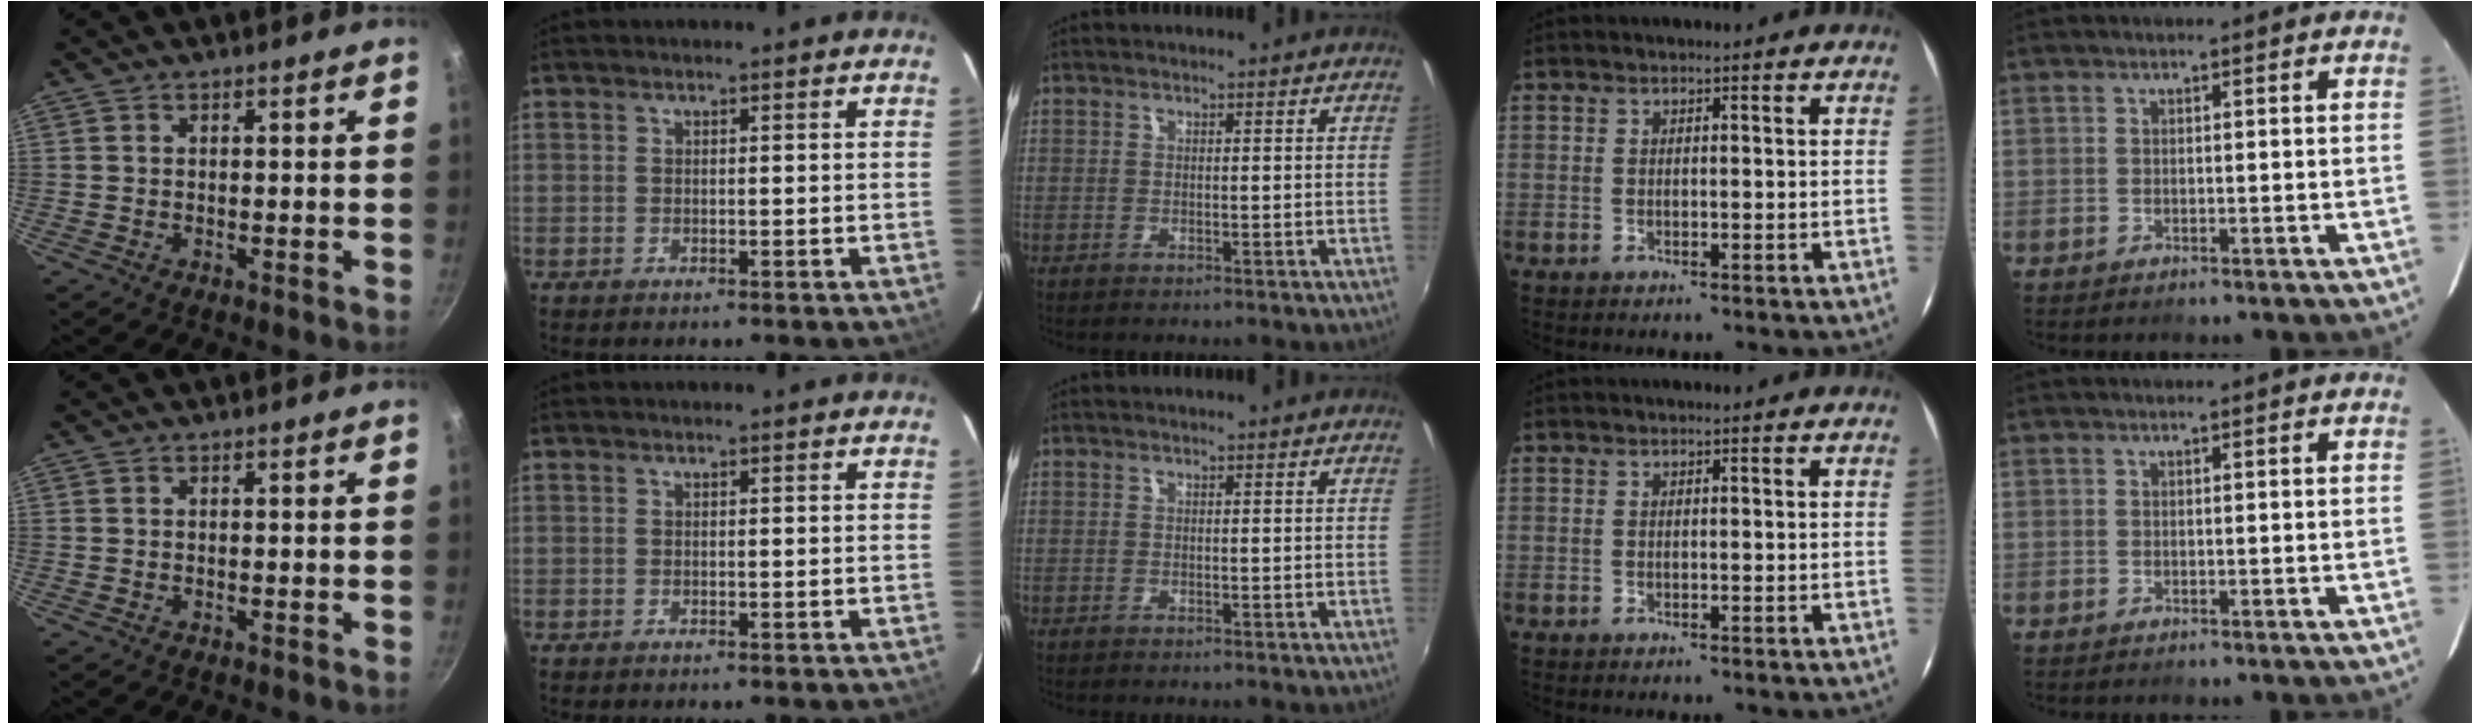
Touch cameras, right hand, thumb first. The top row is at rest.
{}